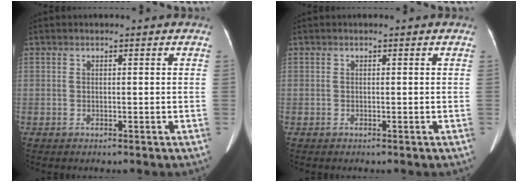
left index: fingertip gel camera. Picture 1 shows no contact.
{"total": 0.0}